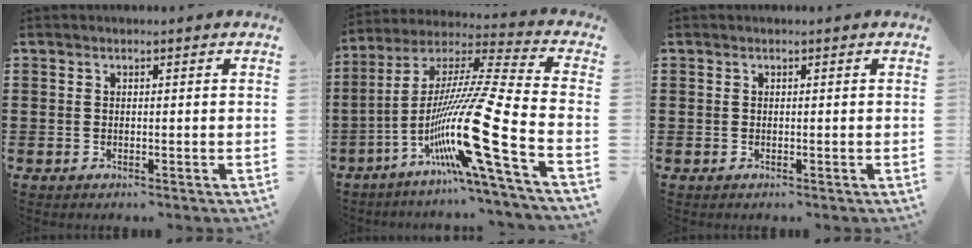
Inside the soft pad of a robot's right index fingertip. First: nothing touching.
{"total": 18.9, "force": [-7.2, 0.5, 17.5], "torque": [-0.344, -0.027, -0.143]}
{"total": 0.0}